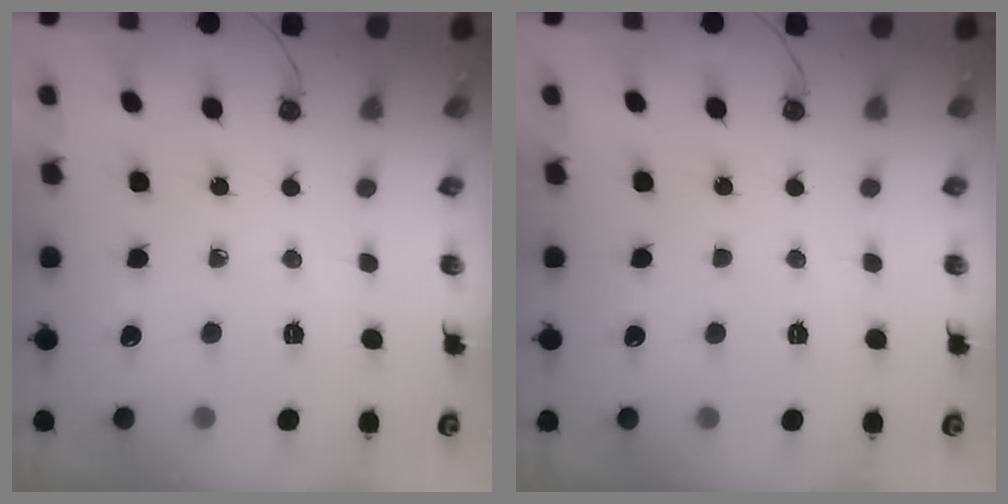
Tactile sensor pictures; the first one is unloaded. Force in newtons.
{"total": 0.0}